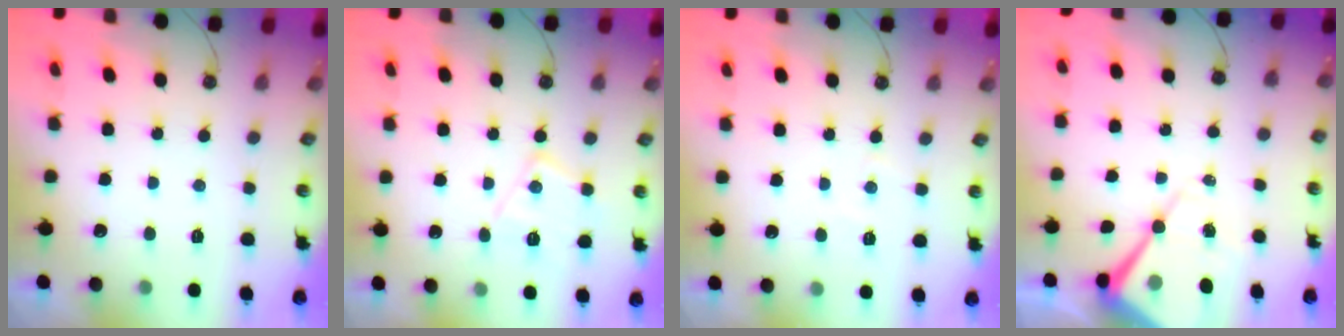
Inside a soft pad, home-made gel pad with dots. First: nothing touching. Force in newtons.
{"total": 11.6, "press": 11.6, "slide": 0.7}
{"total": 3.0, "press": 2.9, "slide": 0.5}
{"total": 12.6, "press": 12.6, "slide": 1.3}